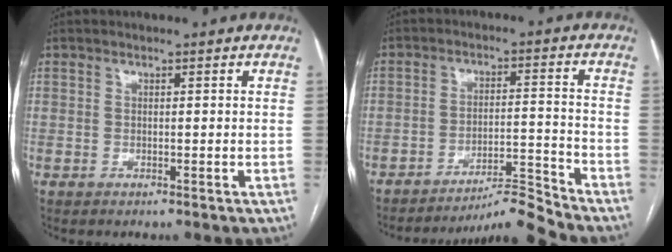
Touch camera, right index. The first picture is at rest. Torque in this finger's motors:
{"motor_torque": [0.12, -0.05, -0.02, 0.01]}